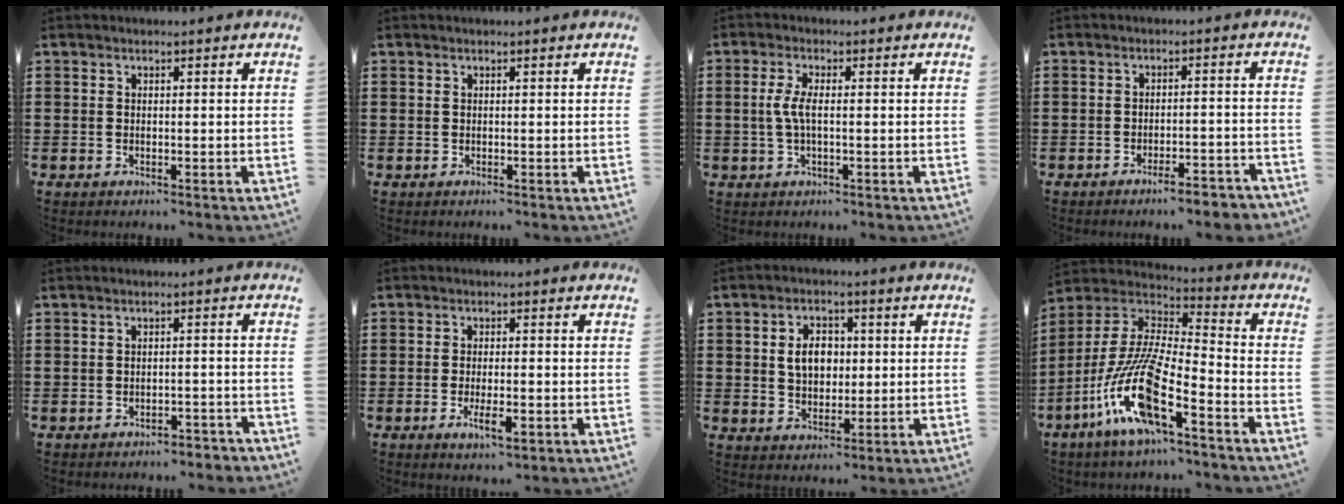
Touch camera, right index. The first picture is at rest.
{"total": 0.0}
{"total": 3.7, "force": [-0.2, 1.0, 3.5], "torque": [-0.086, -0.006, -0.012]}
{"total": 3.4, "force": [-3.0, 0.1, 1.5], "torque": [-0.026, -0.001, -0.059]}
{"total": 2.0, "force": [-2.0, 0.4, 0.2], "torque": [-0.010, 0.001, -0.041]}
{"total": 4.5, "force": [-1.8, 1.5, 3.9], "torque": [-0.076, -0.003, -0.035]}
{"total": 5.4, "force": [0.6, 3.9, 3.6], "torque": [-0.066, 0.008, 0.004]}
{"total": 13.5, "force": [-8.0, 2.2, 10.6], "torque": [-0.240, -0.016, -0.163]}